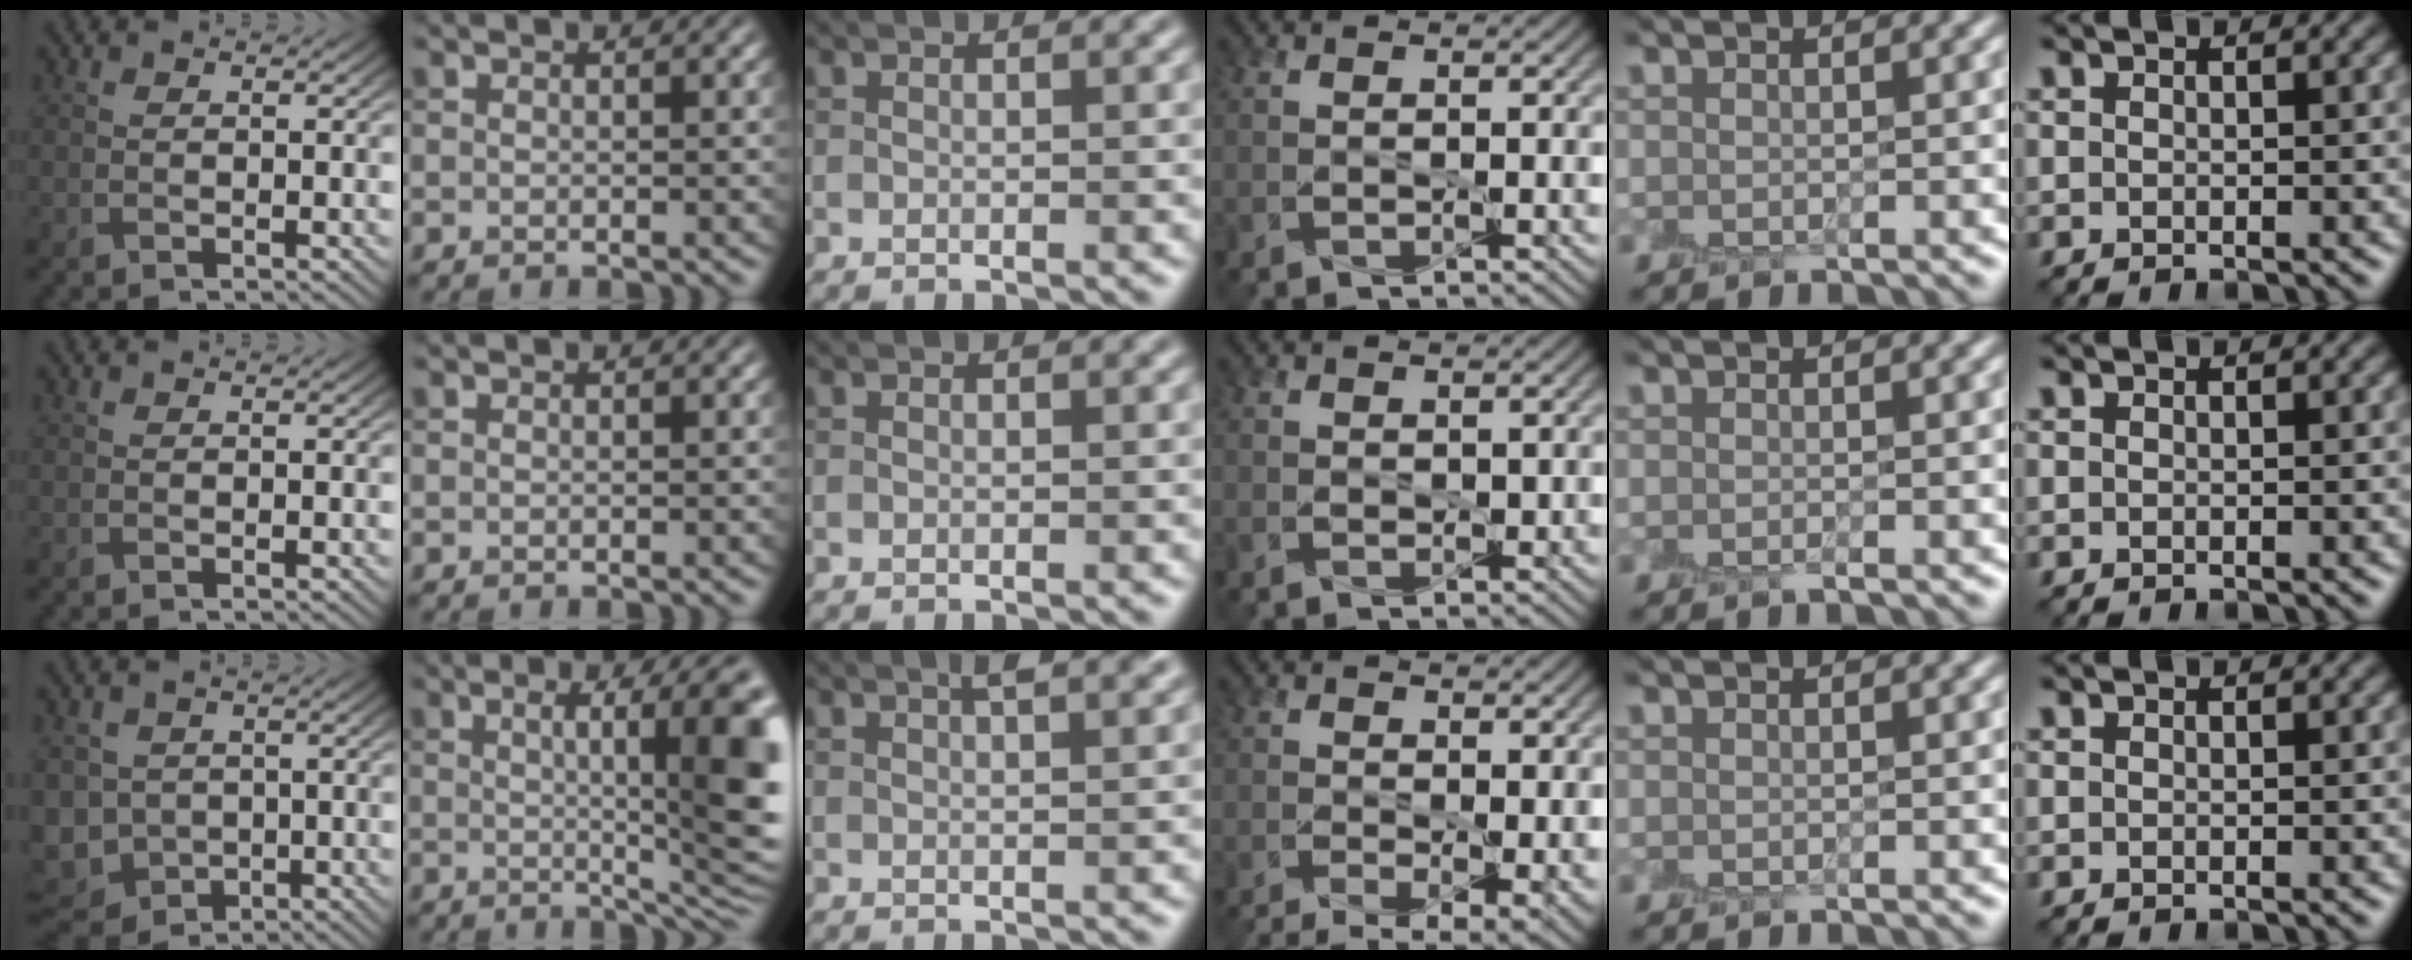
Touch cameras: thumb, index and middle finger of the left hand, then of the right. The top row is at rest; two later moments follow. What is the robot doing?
{"motion": "peel", "object": "small bumper sticker"}